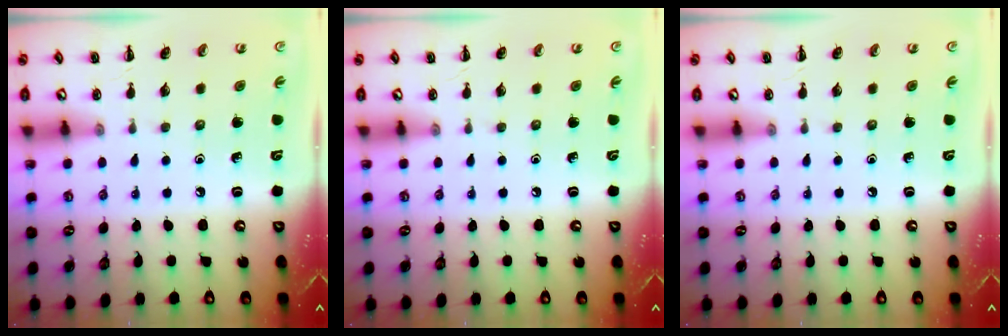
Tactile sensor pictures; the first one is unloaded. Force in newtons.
{"total": 0.0}
{"total": 0.0}